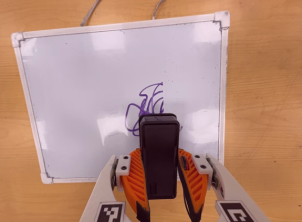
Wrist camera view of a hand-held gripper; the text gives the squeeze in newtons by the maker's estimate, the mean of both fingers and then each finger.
{"total": 7.3, "left": 6.1, "right": 8.5}